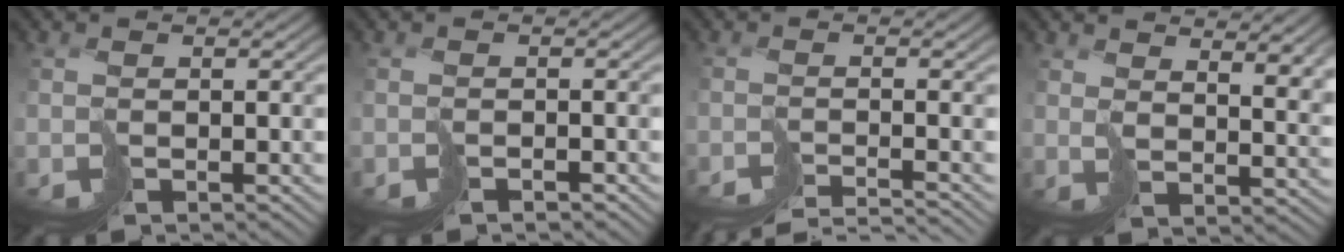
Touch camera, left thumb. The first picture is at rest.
{"total": 1.4, "force": [-1.4, 0.1, -0.2], "torque": [0.013, -0.001, -0.023]}
{"total": 5.7, "force": [-5.4, -0.7, 1.7], "torque": [-0.010, 0.001, -0.079]}
{"total": 6.5, "force": [5.2, 1.8, 3.4], "torque": [-0.068, -0.005, 0.109]}